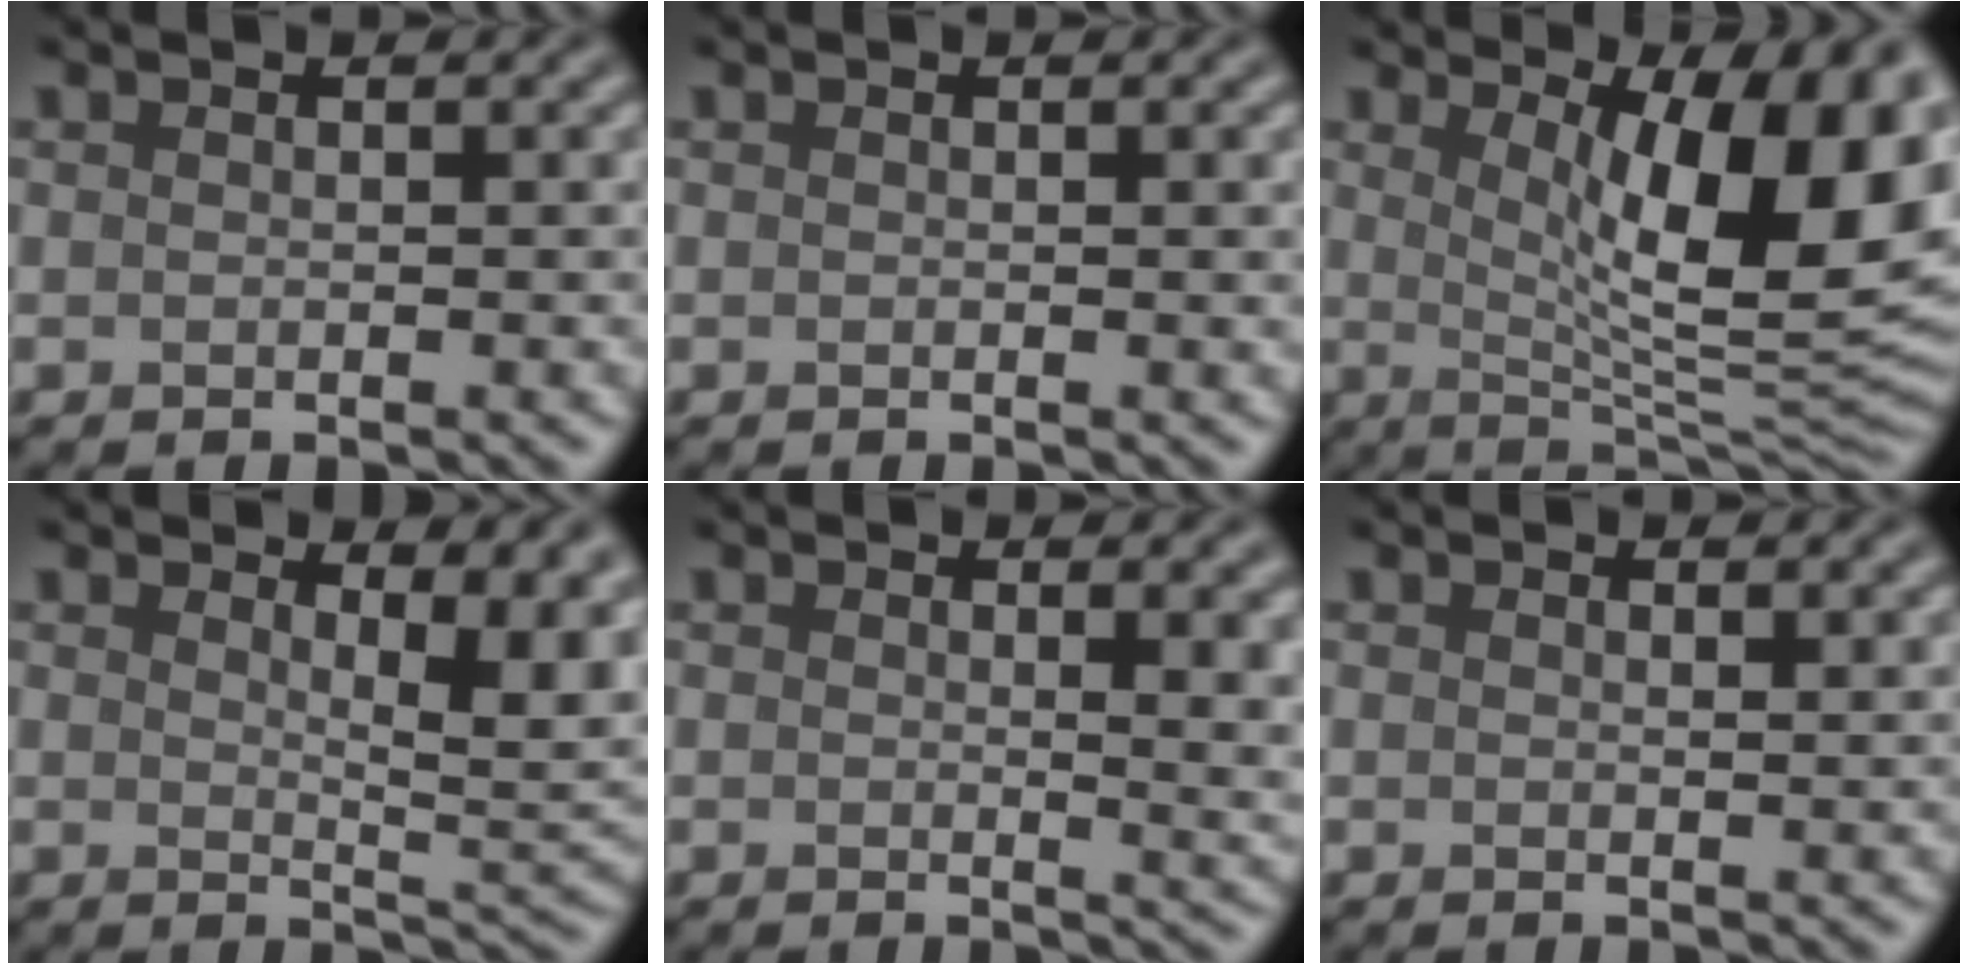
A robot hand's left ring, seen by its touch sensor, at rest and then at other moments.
{"total": 0.6, "force": [0.1, 0.1, 0.6], "torque": [-0.004, 0.000, 0.000]}
{"total": 12.9, "force": [3.3, 4.1, 11.8], "torque": [-0.138, -0.012, 0.052]}
{"total": 6.3, "force": [2.8, 2.4, 5.1], "torque": [-0.055, -0.006, 0.044]}
{"total": 3.7, "force": [1.1, 1.3, 3.3], "torque": [-0.030, -0.003, 0.016]}
{"total": 0.6, "force": [0.5, 0.1, 0.3], "torque": [-0.002, -0.002, 0.009]}